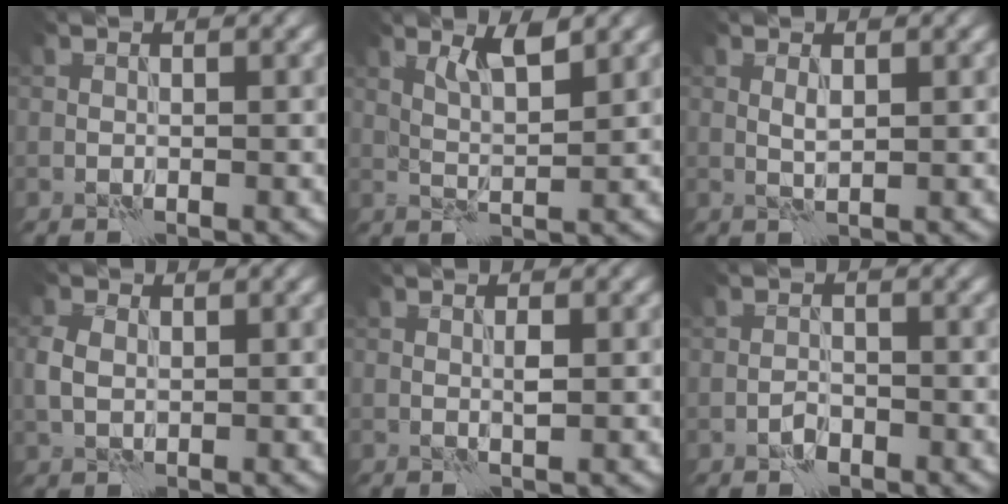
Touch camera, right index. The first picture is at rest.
{"total": 2.7, "force": [1.9, 0.2, 1.9], "torque": [-0.037, -0.003, 0.037]}
{"total": 0.9, "force": [0.3, 0.2, 0.8], "torque": [-0.020, 0.000, 0.006]}
{"total": 2.1, "force": [0.6, 1.5, 1.4], "torque": [-0.035, 0.002, 0.011]}
{"total": 0.8, "force": [0.0, 0.1, 0.8], "torque": [-0.016, 0.001, 0.001]}
{"total": 1.5, "force": [-1.0, 0.8, 0.7], "torque": [-0.010, 0.005, -0.021]}